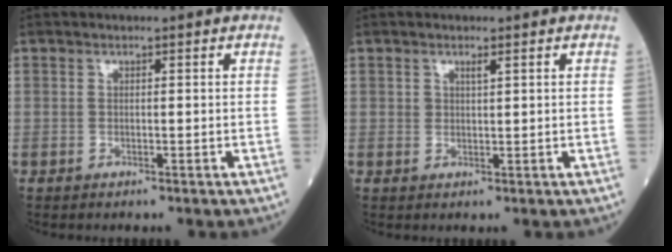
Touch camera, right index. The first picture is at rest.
{"total": 1.2, "force": [0.8, 0.3, 0.8], "torque": [-0.014, -0.002, 0.014]}